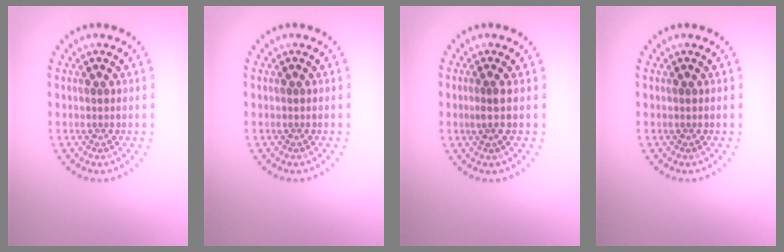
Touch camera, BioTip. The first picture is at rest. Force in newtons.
{"total": 0.0}
{"total": 1.1, "press": 0.7, "slide": 0.8}
{"total": 0.0}